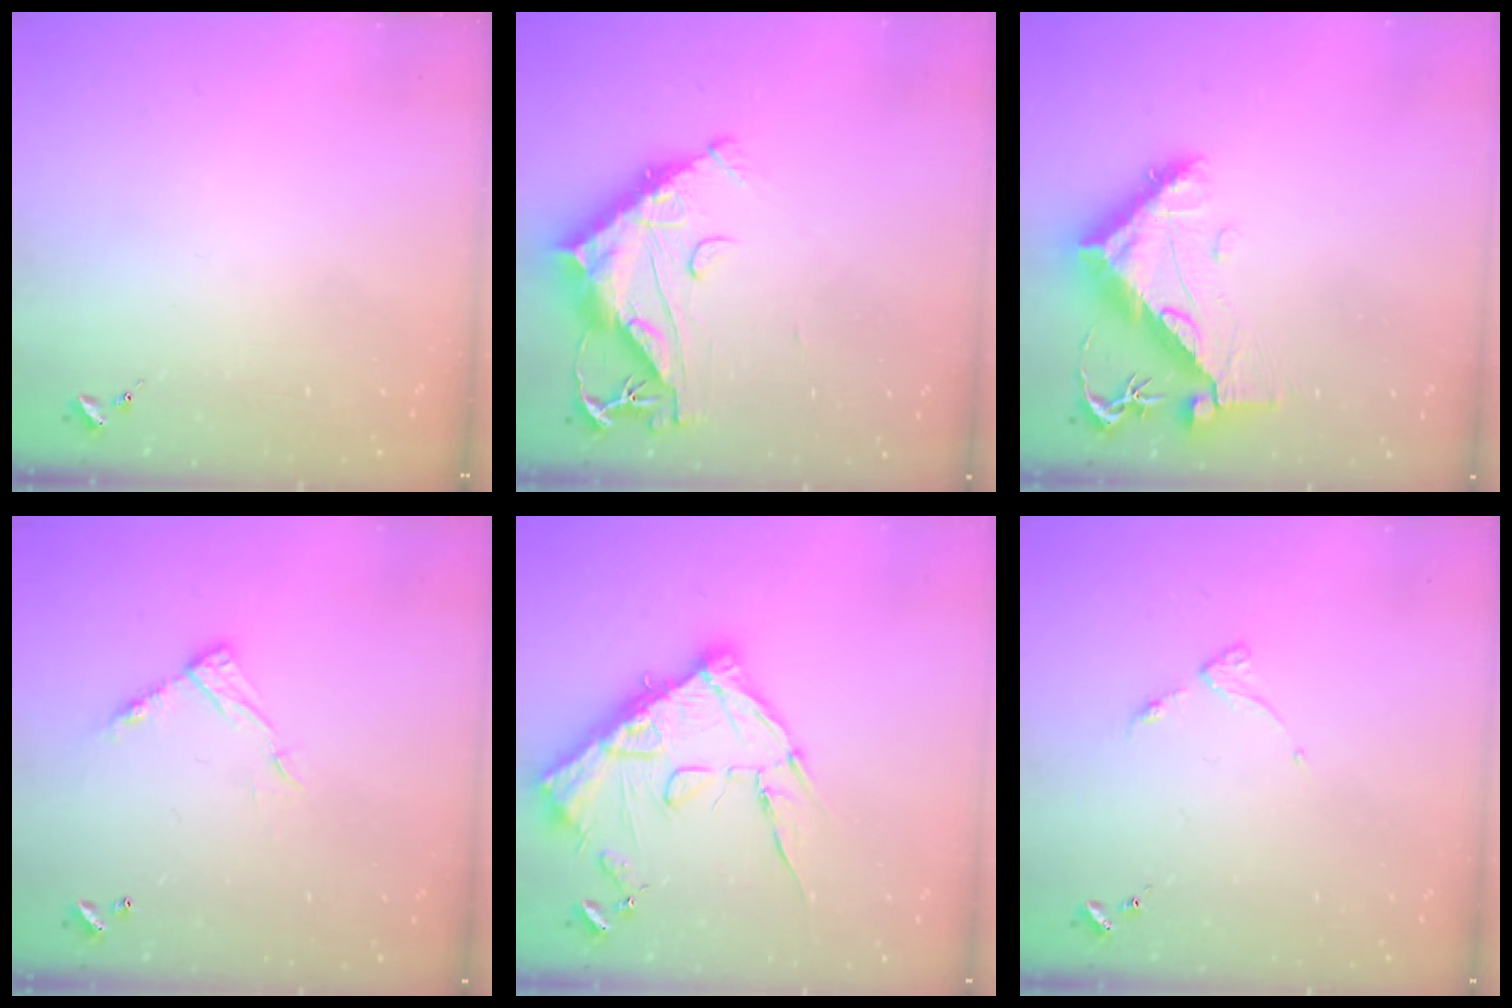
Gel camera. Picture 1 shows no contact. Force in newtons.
{"total": 15.1, "press": 15.1, "slide": 1.2}
{"total": 11.0, "press": 10.9, "slide": 1.0}
{"total": 9.4, "press": 9.4, "slide": 0.1}
{"total": 17.2, "press": 17.2, "slide": 1.3}
{"total": 3.5, "press": 3.5, "slide": 0.5}